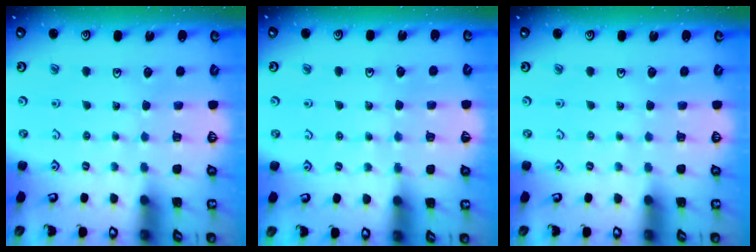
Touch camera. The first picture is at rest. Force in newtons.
{"total": 3.0, "press": 2.9, "slide": 0.6}
{"total": 0.0}